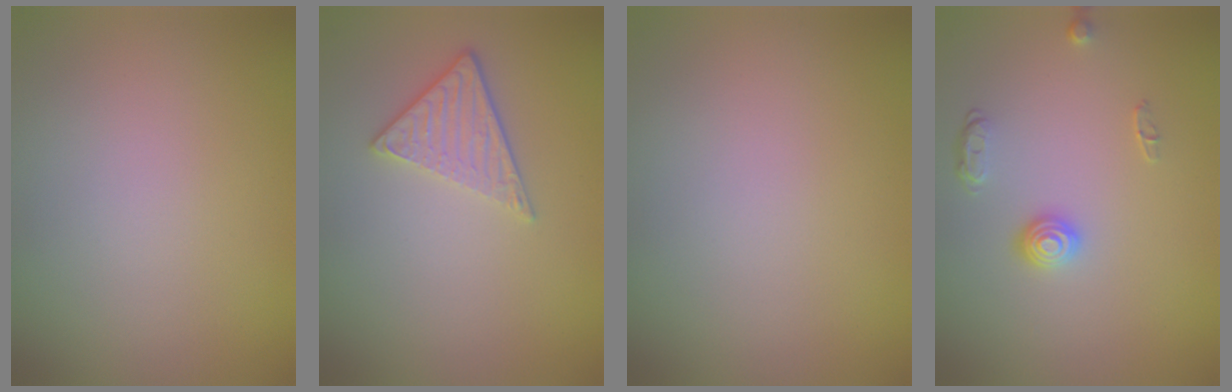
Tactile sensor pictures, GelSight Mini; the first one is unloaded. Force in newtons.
{"total": 2.8, "press": 2.4, "slide": 1.3}
{"total": 0.0}
{"total": 1.7, "press": 1.4, "slide": 1.0}